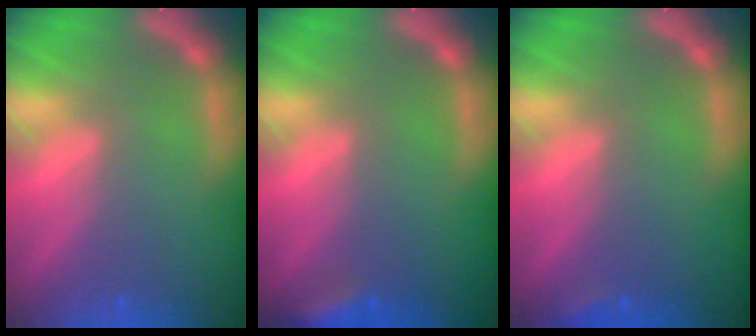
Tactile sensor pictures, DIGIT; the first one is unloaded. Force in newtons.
{"total": 2.9}
{"total": 0.9}